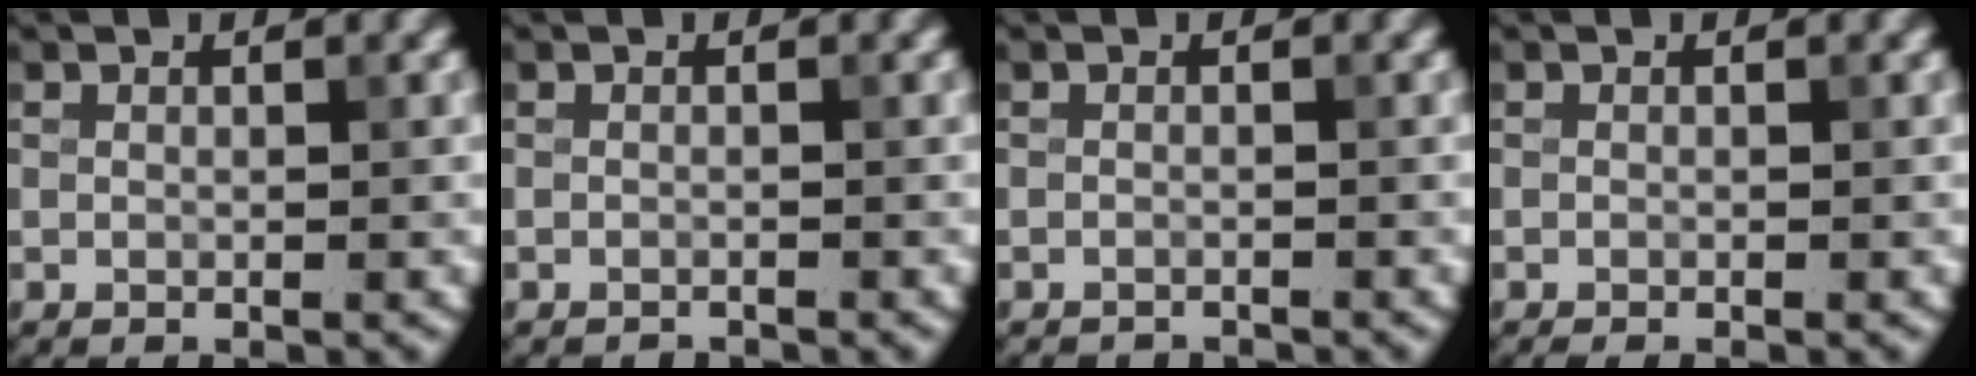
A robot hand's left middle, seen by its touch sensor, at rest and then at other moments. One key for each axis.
{"total": 1.1, "fx": -1.1, "fy": 0.1, "fz": 0.0, "tx": 0.003, "ty": -0.005, "tz": -0.021}
{"total": 2.0, "fx": -2.0, "fy": 0.1, "fz": 0.2, "tx": 0.004, "ty": -0.009, "tz": -0.029}
{"total": 0.6, "fx": -0.5, "fy": 0.0, "fz": 0.3, "tx": -0.003, "ty": -0.004, "tz": -0.010}